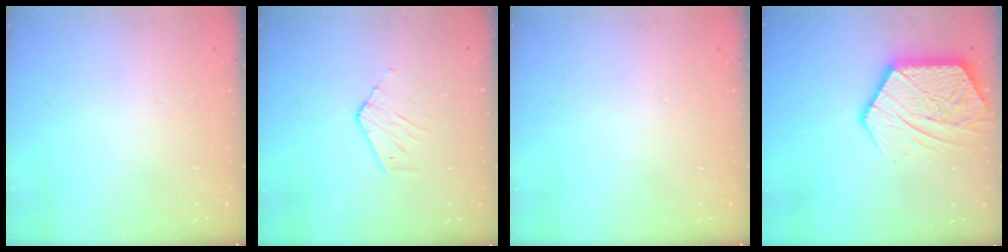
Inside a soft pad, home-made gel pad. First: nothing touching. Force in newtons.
{"total": 3.3, "press": 3.3, "slide": 0.2}
{"total": 0.0}
{"total": 16.7, "press": 16.6, "slide": 1.5}